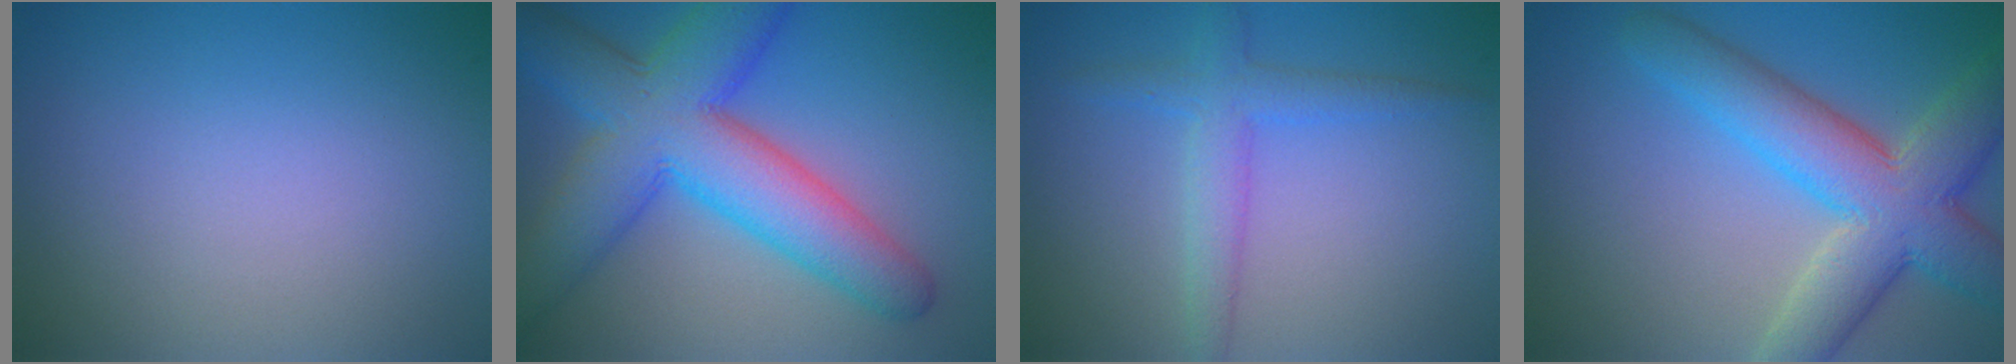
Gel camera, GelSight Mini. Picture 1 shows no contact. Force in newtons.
{"total": 10.5, "press": 10.5, "slide": 0.2}
{"total": 2.9, "press": 2.9, "slide": 0.1}
{"total": 8.8, "press": 8.8, "slide": 0.6}